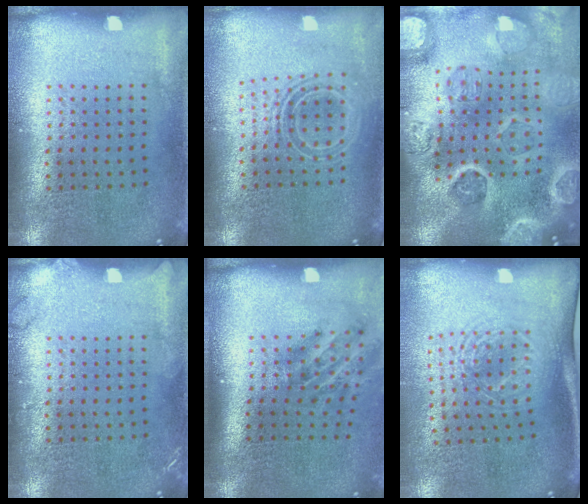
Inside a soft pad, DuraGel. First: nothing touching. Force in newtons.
{"total": 1.6, "press": 1.3, "slide": 0.9}
{"total": 5.4, "press": 4.6, "slide": 2.7}
{"total": 1.1, "press": 1.1, "slide": 0.1}
{"total": 1.9, "press": 1.2, "slide": 1.5}
{"total": 1.7, "press": 1.3, "slide": 1.1}